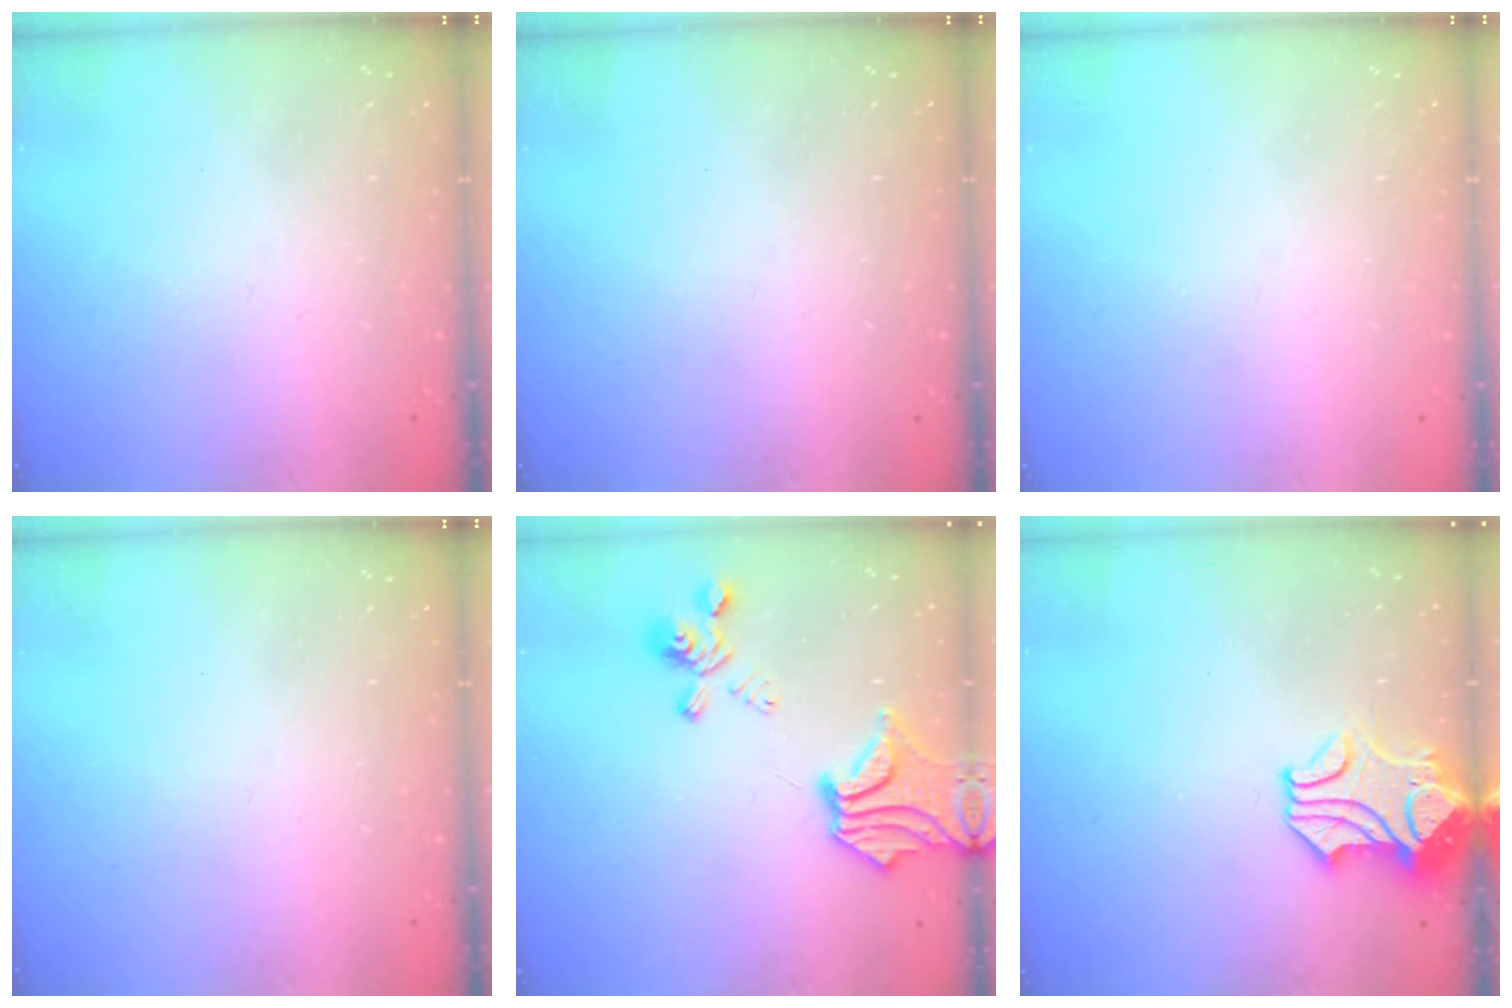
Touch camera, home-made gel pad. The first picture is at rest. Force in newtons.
{"total": 0.0}
{"total": 0.0}
{"total": 0.0}
{"total": 6.0, "press": 5.3, "slide": 2.9}
{"total": 2.0, "press": 1.6, "slide": 1.1}